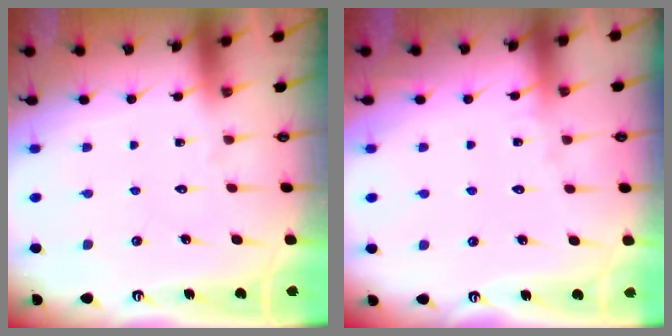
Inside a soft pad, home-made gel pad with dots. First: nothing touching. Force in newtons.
{"total": 1.7, "press": 1.7, "slide": 0.2}